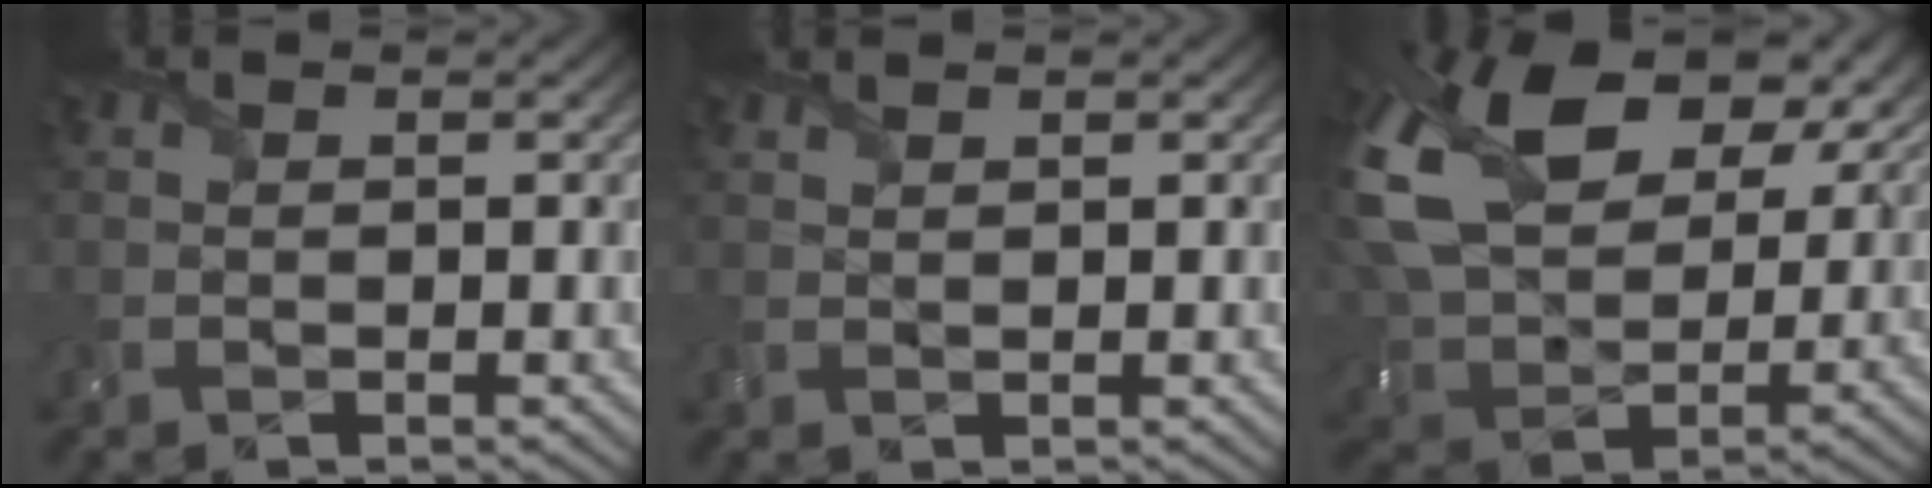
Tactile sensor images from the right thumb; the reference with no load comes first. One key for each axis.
{"total": 0.5, "fx": 0.5, "fy": 0.2, "fz": 0.1, "tx": -0.006, "ty": -0.001, "tz": 0.009}
{"total": 17.9, "fx": 7.9, "fy": 11.5, "fz": 11.2, "tx": -0.280, "ty": 0.030, "tz": 0.150}